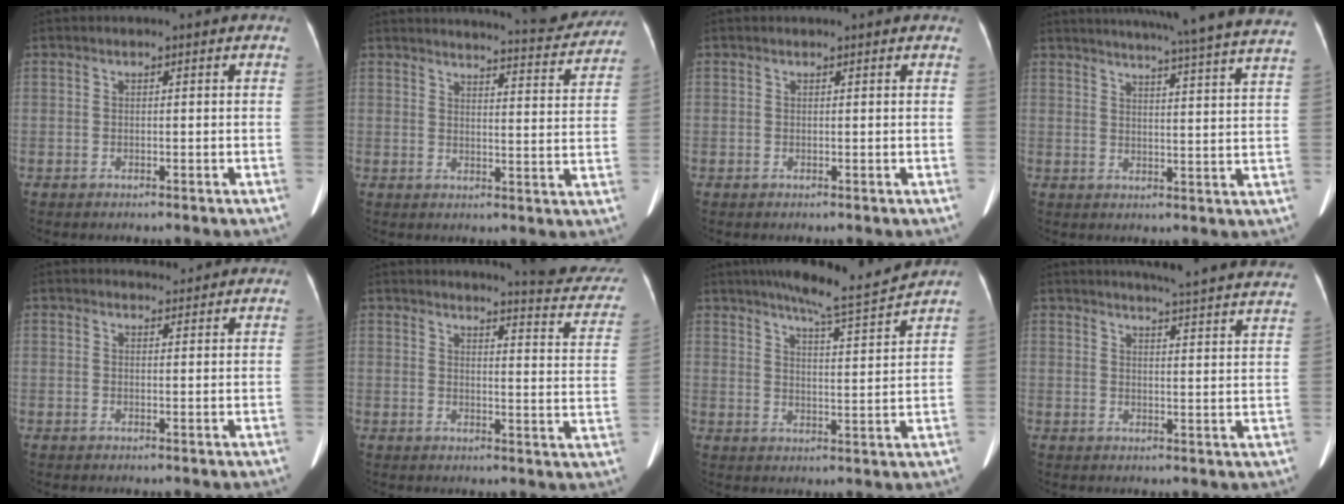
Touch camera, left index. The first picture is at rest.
{"total": 14.4, "force": [13.9, 1.3, 3.8], "torque": [-0.043, -0.043, 0.151]}
{"total": 2.1, "force": [1.8, 0.9, 0.6], "torque": [-0.007, 0.020, 0.012]}
{"total": 26.5, "force": [24.1, -1.0, 11.0], "torque": [-0.169, -0.064, 0.284]}
{"total": 3.1, "force": [3.0, 0.8, 0.2], "torque": [-0.007, 0.004, 0.034]}
{"total": 14.6, "force": [14.2, 0.6, 3.4], "torque": [-0.029, -0.091, 0.138]}
{"total": 11.1, "force": [10.1, -0.5, 4.6], "torque": [-0.074, -0.003, 0.145]}
{"total": 24.7, "force": [23.2, 0.8, 8.3], "torque": [-0.113, -0.071, 0.259]}